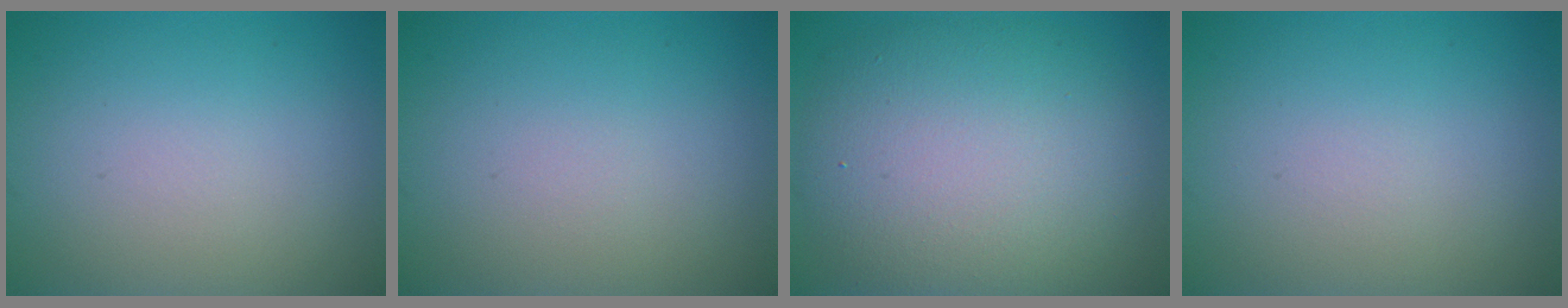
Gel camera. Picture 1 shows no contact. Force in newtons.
{"total": 0.0}
{"total": 10.2, "press": 10.1, "slide": 1.0}
{"total": 0.0}